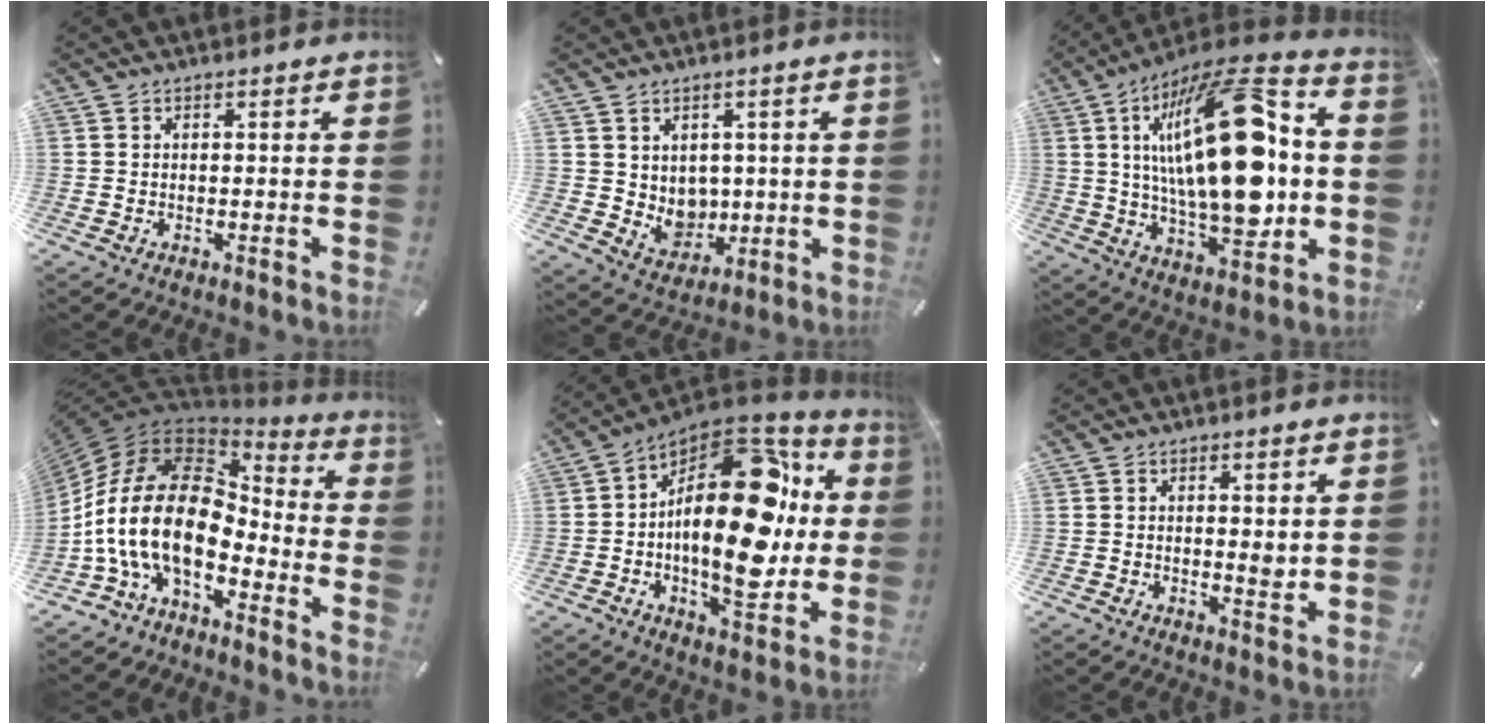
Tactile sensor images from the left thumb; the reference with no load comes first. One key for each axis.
{"total": 6.3, "fx": 2.2, "fy": 5.7, "fz": 1.3, "tx": -0.012, "ty": -0.027, "tz": 0.047}
{"total": 31.4, "fx": 2.3, "fy": 14.2, "fz": 27.9, "tx": -0.495, "ty": -0.008, "tz": 0.034}
{"total": 20.5, "fx": -4.6, "fy": 12.4, "fz": 15.7, "tx": -0.340, "ty": 0.018, "tz": -0.081}
{"total": 27.3, "fx": 2.6, "fy": 14.5, "fz": 23.0, "tx": -0.378, "ty": -0.026, "tz": 0.049}
{"total": 3.7, "fx": 0.7, "fy": 1.5, "fz": 3.3, "tx": -0.041, "ty": -0.009, "tz": 0.007}